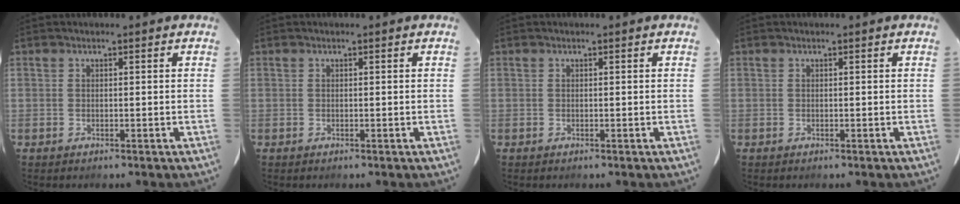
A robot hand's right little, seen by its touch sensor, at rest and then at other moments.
{"total": 0.0}
{"total": 0.0}
{"total": 0.0}